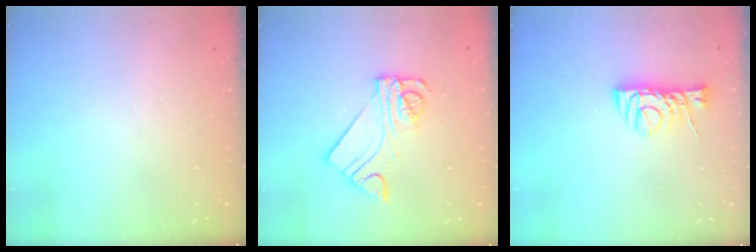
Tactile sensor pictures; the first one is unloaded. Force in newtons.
{"total": 11.1, "press": 11.0, "slide": 1.2}
{"total": 8.3, "press": 8.2, "slide": 0.7}